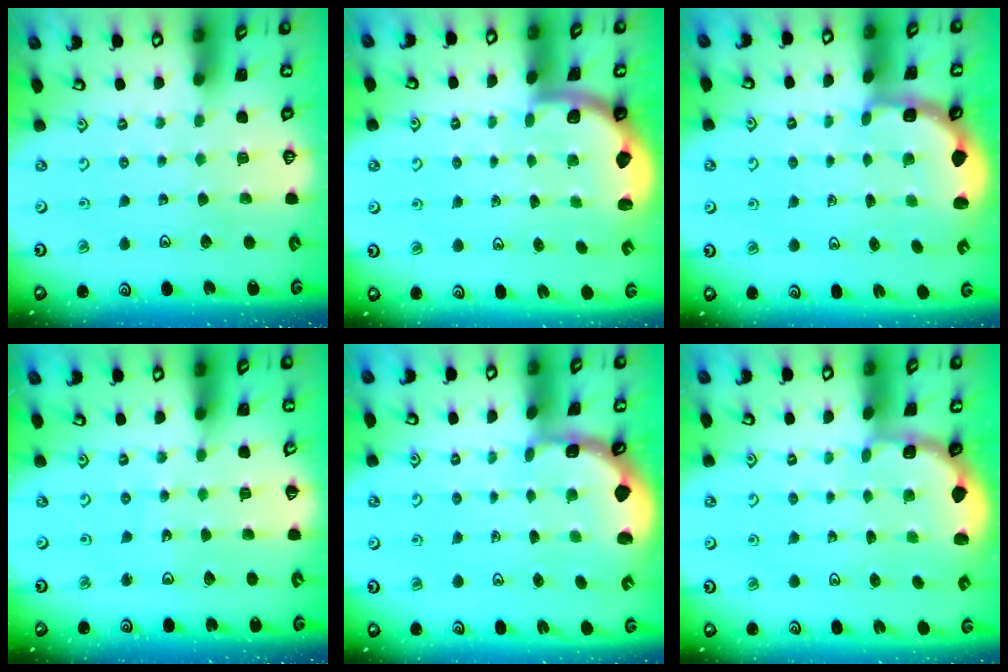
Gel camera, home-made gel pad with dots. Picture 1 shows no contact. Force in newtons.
{"total": 1.9, "press": 1.8, "slide": 0.5}
{"total": 2.7, "press": 2.1, "slide": 1.7}
{"total": 3.7, "press": 3.7, "slide": 0.2}
{"total": 1.2, "press": 1.1, "slide": 0.5}
{"total": 1.8, "press": 1.6, "slide": 0.7}